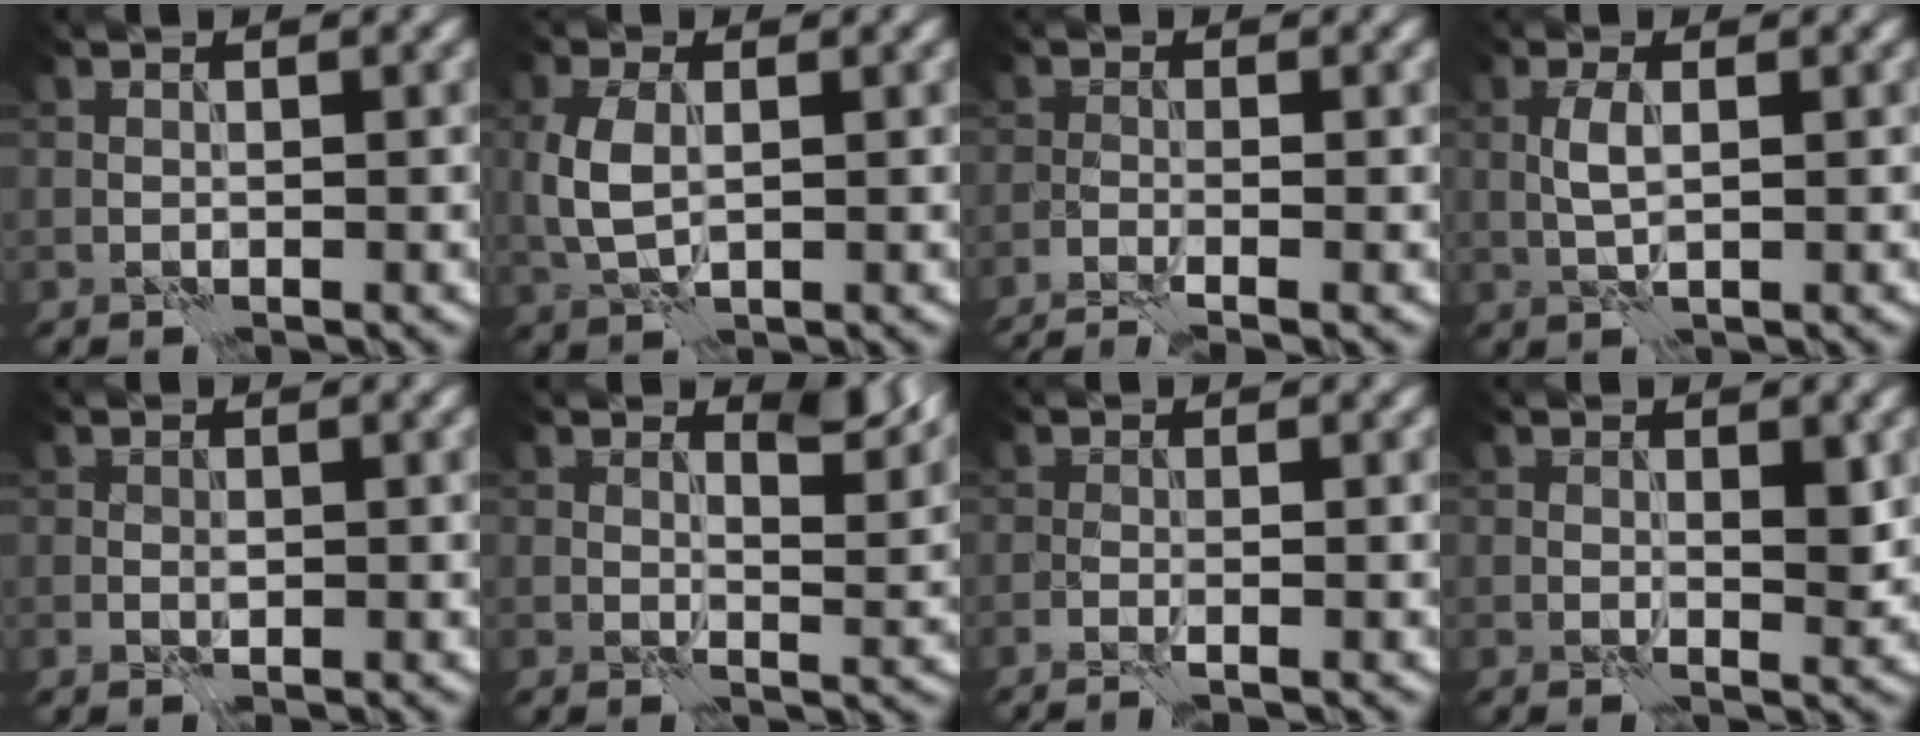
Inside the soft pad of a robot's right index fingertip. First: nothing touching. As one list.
[{"total": 3.8, "force": [0.2, 2.2, 3.0], "torque": [-0.078, 0.003, 0.005]}, {"total": 3.4, "force": [-2.5, 0.6, 2.1], "torque": [-0.036, -0.002, -0.052]}, {"total": 2.1, "force": [0.2, 0.6, 2.0], "torque": [-0.047, 0.004, 0.003]}, {"total": 1.0, "force": [-0.2, 0.6, 0.7], "torque": [-0.012, 0.001, -0.005]}, {"total": 2.7, "force": [1.7, 1.0, 1.9], "torque": [-0.027, -0.009, 0.024]}, {"total": 1.5, "force": [-1.0, 0.2, 1.1], "torque": [-0.017, 0.003, -0.023]}, {"total": 1.9, "force": [0.2, 0.9, 1.7], "torque": [-0.021, -0.004, 0.003]}]